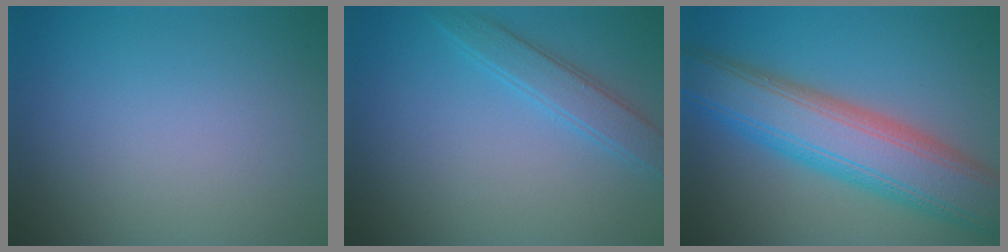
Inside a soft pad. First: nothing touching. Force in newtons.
{"total": 2.8, "press": 2.8, "slide": 0.1}
{"total": 10.0, "press": 10.0, "slide": 0.2}